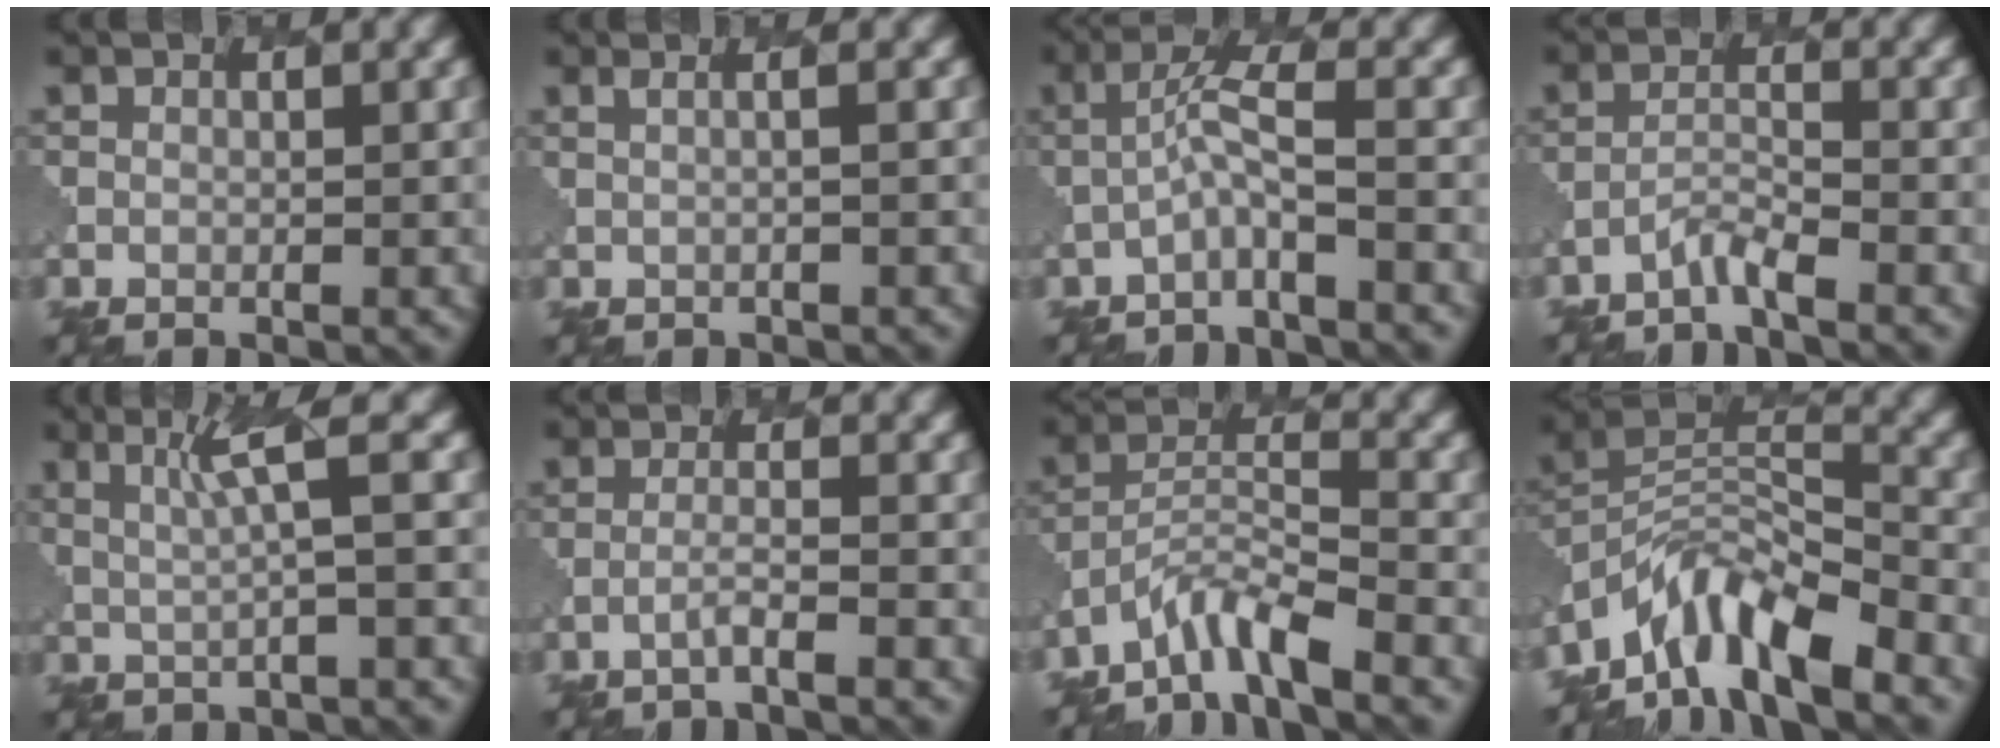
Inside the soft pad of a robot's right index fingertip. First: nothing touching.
{"total": 2.1, "force": [0.7, 1.0, 1.7], "torque": [-0.013, -0.006, -0.002]}
{"total": 2.6, "force": [-1.1, 0.2, 2.3], "torque": [-0.049, 0.011, -0.029]}
{"total": 1.9, "force": [-1.8, 0.0, 0.7], "torque": [-0.015, 0.003, -0.043]}
{"total": 3.6, "force": [1.1, 0.3, 3.4], "torque": [-0.063, 0.005, 0.027]}
{"total": 1.7, "force": [-1.0, 0.1, 1.4], "torque": [-0.019, 0.006, -0.029]}
{"total": 4.4, "force": [-3.8, 0.6, 2.3], "torque": [-0.043, 0.002, -0.078]}
{"total": 7.6, "force": [-6.2, 2.2, 3.9], "torque": [-0.060, -0.002, -0.124]}